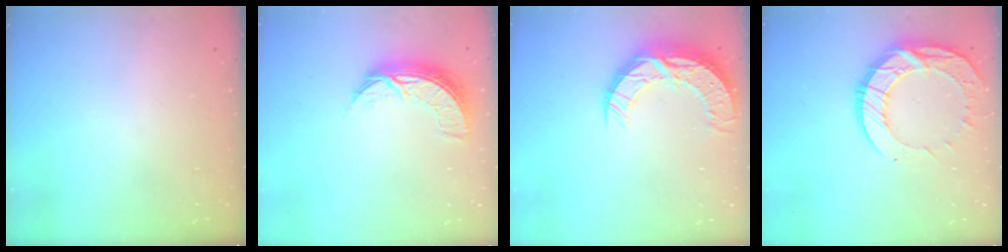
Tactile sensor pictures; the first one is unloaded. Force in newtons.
{"total": 8.2, "press": 8.1, "slide": 0.6}
{"total": 11.9, "press": 11.9, "slide": 0.9}
{"total": 15.6, "press": 15.6, "slide": 1.2}